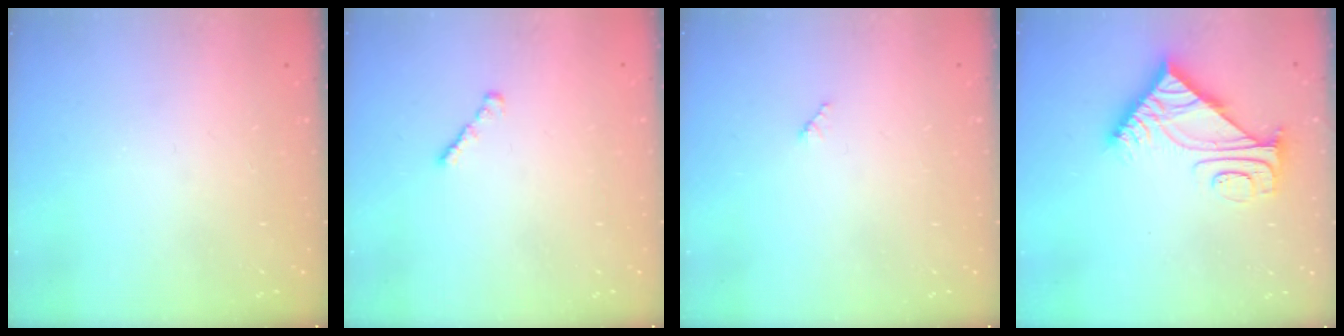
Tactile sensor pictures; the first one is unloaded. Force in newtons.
{"total": 1.6, "press": 1.5, "slide": 0.5}
{"total": 2.5, "press": 2.5, "slide": 0.3}
{"total": 8.7, "press": 8.7, "slide": 0.8}